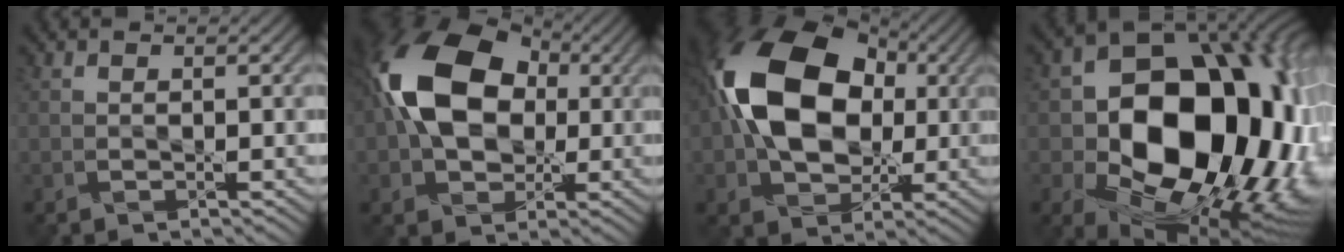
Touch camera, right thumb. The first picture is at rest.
{"total": 15.0, "force": [1.8, 10.4, 10.7], "torque": [-0.226, 0.023, 0.023]}
{"total": 16.9, "force": [1.8, 11.5, 12.3], "torque": [-0.245, 0.025, 0.023]}
{"total": 20.3, "force": [-1.0, 14.7, 13.9], "torque": [-0.215, -0.040, 0.018]}